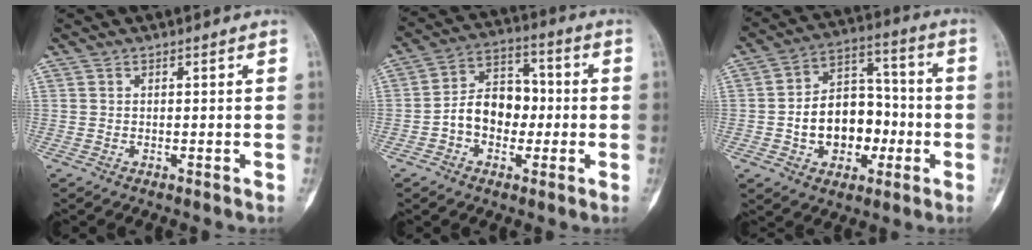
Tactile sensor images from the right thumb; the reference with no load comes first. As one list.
[{"total": 10.8, "force": [-1.6, 7.9, 7.2], "torque": [-0.085, 0.038, -0.038]}, {"total": 14.7, "force": [-2.8, 10.7, 9.7], "torque": [-0.106, 0.046, -0.043]}]